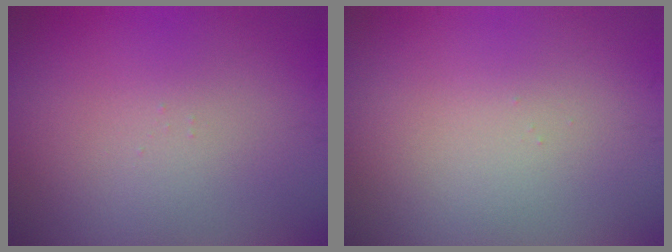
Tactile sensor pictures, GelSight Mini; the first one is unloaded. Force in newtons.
{"total": 0.0}